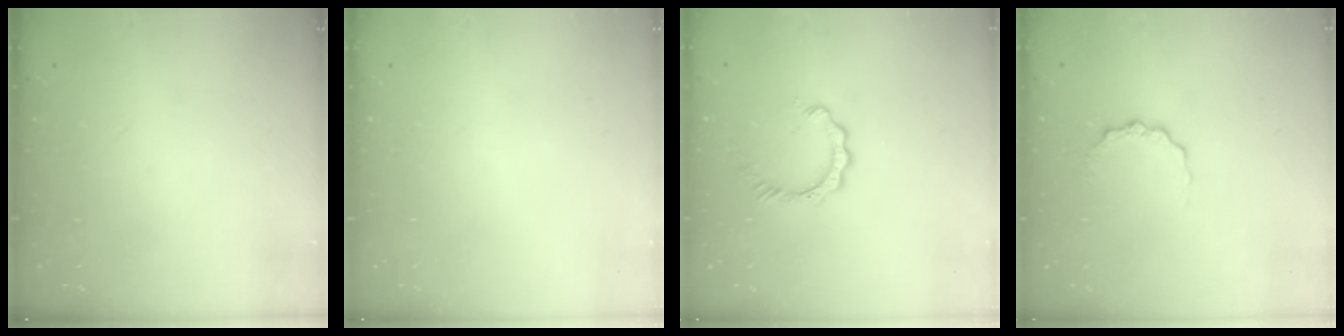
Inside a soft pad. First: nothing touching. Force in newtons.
{"total": 0.0}
{"total": 2.9, "press": 2.9, "slide": 0.5}
{"total": 4.7, "press": 4.7, "slide": 0.5}